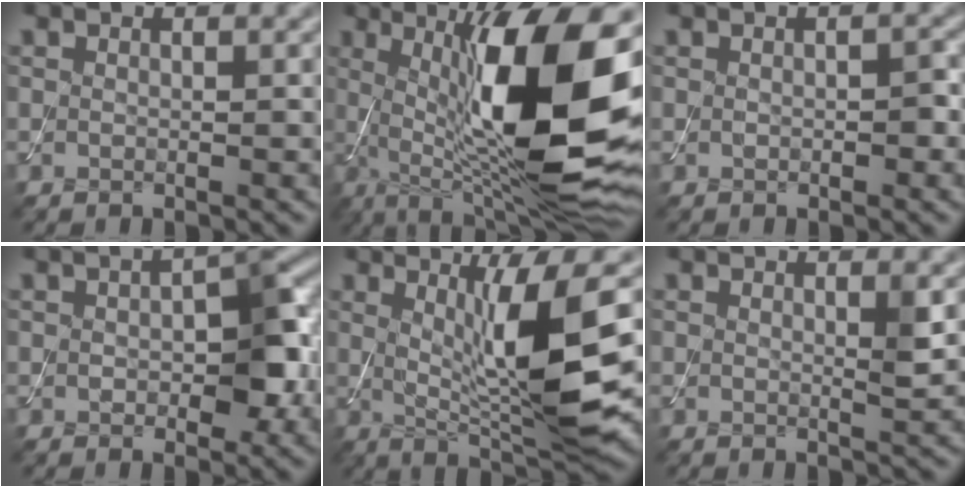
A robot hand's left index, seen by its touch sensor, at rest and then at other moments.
{"total": 16.3, "force": [1.6, 4.7, 15.6], "torque": [-0.236, 0.000, 0.022]}
{"total": 1.4, "force": [-0.2, 0.8, 1.2], "torque": [-0.017, 0.001, -0.003]}
{"total": 5.2, "force": [-0.3, 2.8, 4.3], "torque": [-0.057, 0.003, -0.005]}
{"total": 8.6, "force": [1.0, 1.4, 8.4], "torque": [-0.132, -0.020, 0.026]}
{"total": 1.2, "force": [0.4, 0.0, 1.1], "torque": [-0.015, -0.004, 0.003]}